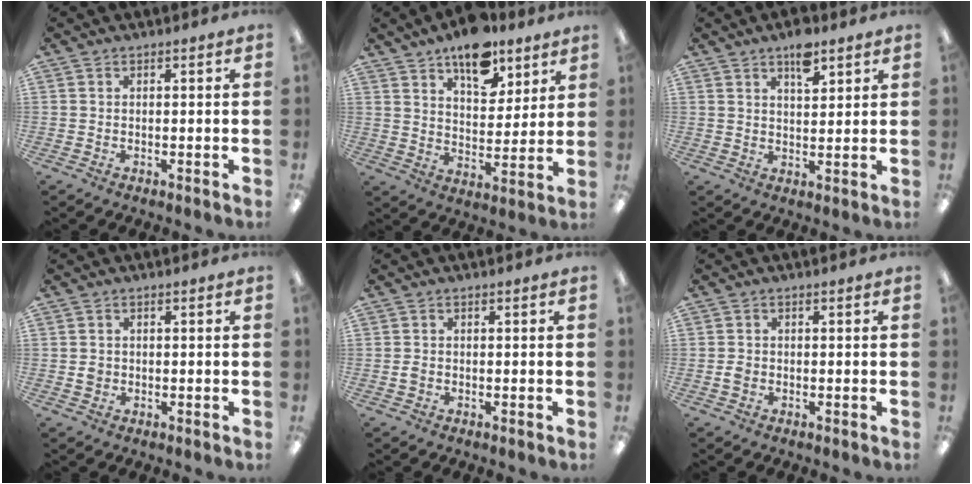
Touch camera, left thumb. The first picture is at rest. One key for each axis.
{"total": 13.7, "fx": 9.9, "fy": 6.7, "fz": 6.7, "tx": -0.080, "ty": -0.057, "tz": 0.173}
{"total": 6.6, "fx": 4.6, "fy": 2.7, "fz": 3.8, "tx": -0.045, "ty": -0.024, "tz": 0.075}
{"total": 1.6, "fx": 0.1, "fy": 1.4, "fz": 0.7, "tx": -0.016, "ty": 0.006, "tz": 0.001}
{"total": 1.4, "fx": -0.1, "fy": 1.0, "fz": 1.0, "tx": -0.021, "ty": 0.004, "tz": -0.003}
{"total": 1.6, "fx": -0.2, "fy": 1.3, "fz": 0.9, "tx": -0.018, "ty": 0.004, "tz": -0.006}